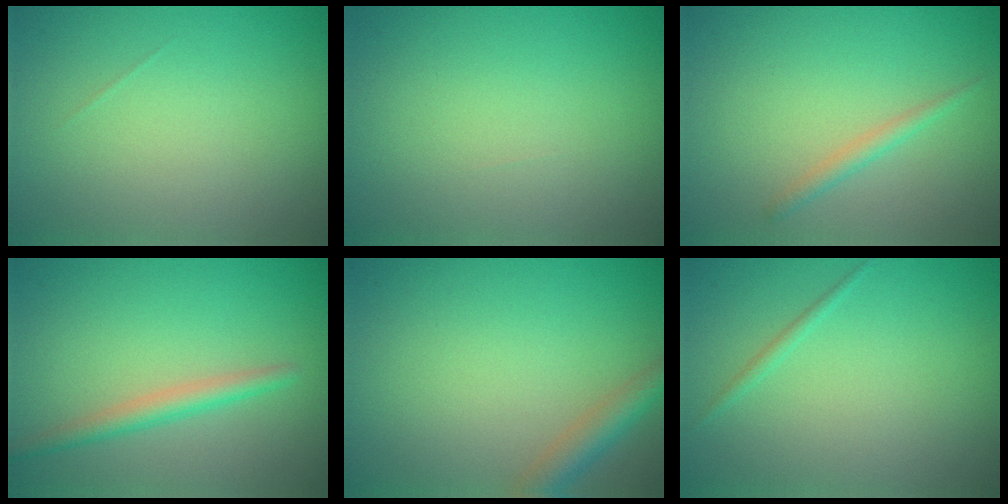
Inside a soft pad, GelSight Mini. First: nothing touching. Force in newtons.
{"total": 0.0}
{"total": 1.2, "press": 1.2, "slide": 0.0}
{"total": 2.1, "press": 2.1, "slide": 0.1}
{"total": 2.6, "press": 2.6, "slide": 0.2}
{"total": 0.7, "press": 0.7, "slide": 0.1}